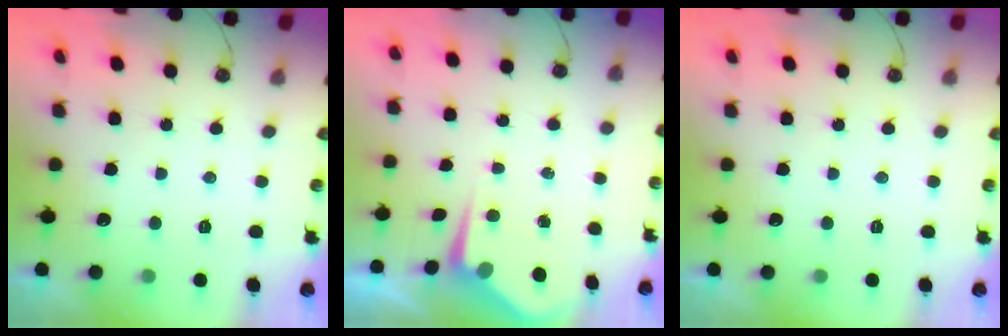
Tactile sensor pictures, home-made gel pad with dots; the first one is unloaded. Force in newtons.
{"total": 4.4, "press": 4.4, "slide": 0.4}
{"total": 0.0}